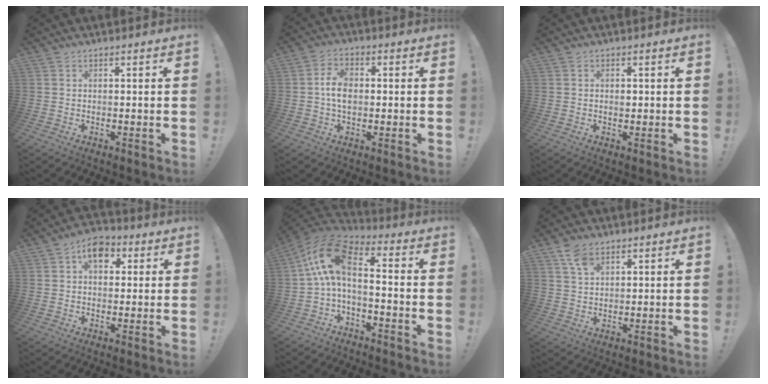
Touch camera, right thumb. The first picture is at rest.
{"total": 6.6, "force": [-0.3, 4.3, 5.0], "torque": [-0.088, 0.012, -0.004]}
{"total": 1.0, "force": [-0.3, 0.8, 0.5], "torque": [-0.010, 0.004, -0.006]}
{"total": 8.0, "force": [2.8, 5.5, 5.0], "torque": [-0.064, -0.001, 0.048]}
{"total": 12.5, "force": [1.2, 6.3, 10.8], "torque": [-0.217, 0.012, 0.025]}
{"total": 5.4, "force": [3.5, 2.8, 2.9], "torque": [-0.055, -0.014, 0.067]}